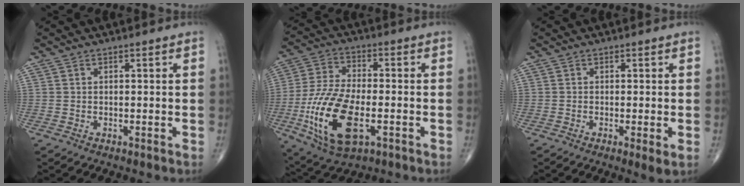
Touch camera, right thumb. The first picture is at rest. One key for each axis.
{"total": 18.0, "fx": -5.0, "fy": 8.5, "fz": 15.0, "tx": -0.305, "ty": 0.005, "tz": -0.083}
{"total": 2.6, "fx": -0.6, "fy": 0.3, "fz": 2.5, "tx": -0.048, "ty": -0.012, "tz": -0.013}